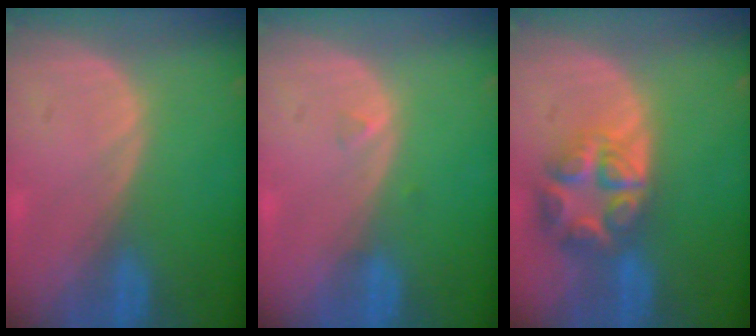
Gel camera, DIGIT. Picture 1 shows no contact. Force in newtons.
{"total": 0.7, "press": 0.7, "slide": 0.2}
{"total": 8.0, "press": 7.0, "slide": 3.9}